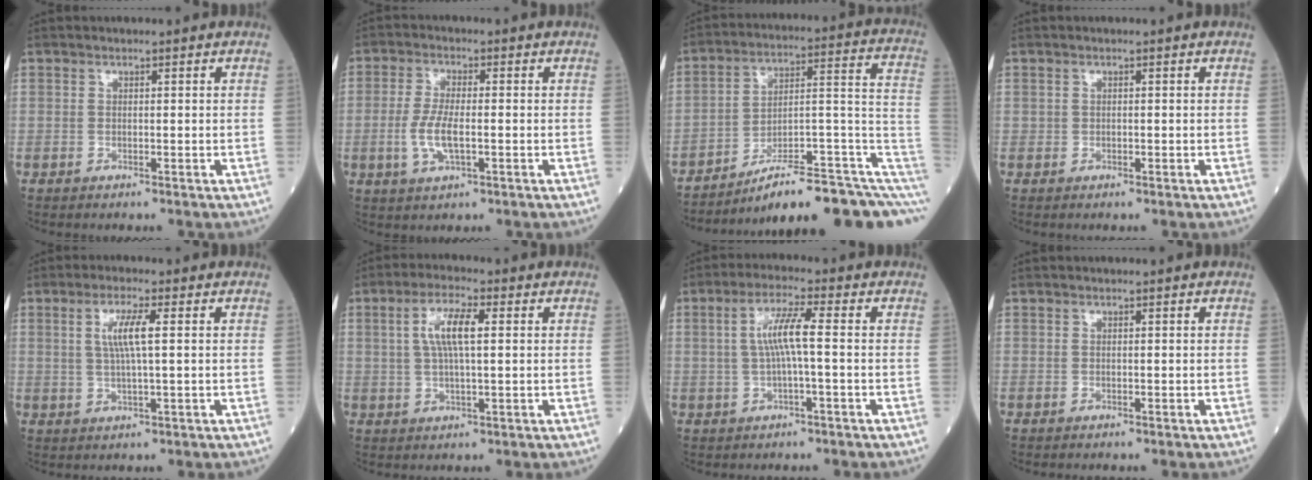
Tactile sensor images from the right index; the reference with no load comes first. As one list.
[{"total": 5.6, "force": [-1.1, 1.7, 5.3], "torque": [-0.119, -0.004, -0.017]}, {"total": 18.4, "force": [-10.7, 3.1, 14.6], "torque": [-0.134, 0.065, -0.149]}, {"total": 0.0}, {"total": 5.0, "force": [1.2, 0.1, 4.8], "torque": [-0.098, 0.003, 0.027]}, {"total": 6.4, "force": [1.6, 1.2, 6.1], "torque": [-0.126, 0.010, 0.034]}, {"total": 5.7, "force": [0.4, 0.2, 5.7], "torque": [-0.115, 0.012, 0.009]}, {"total": 0.0}]